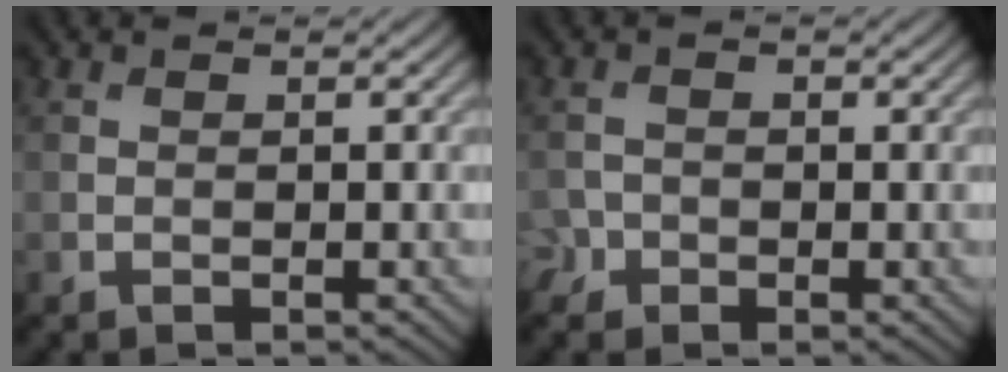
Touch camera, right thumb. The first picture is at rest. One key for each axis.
{"total": 1.9, "fx": -1.0, "fy": 1.5, "fz": 0.5, "tx": -0.009, "ty": -0.003, "tz": -0.026}